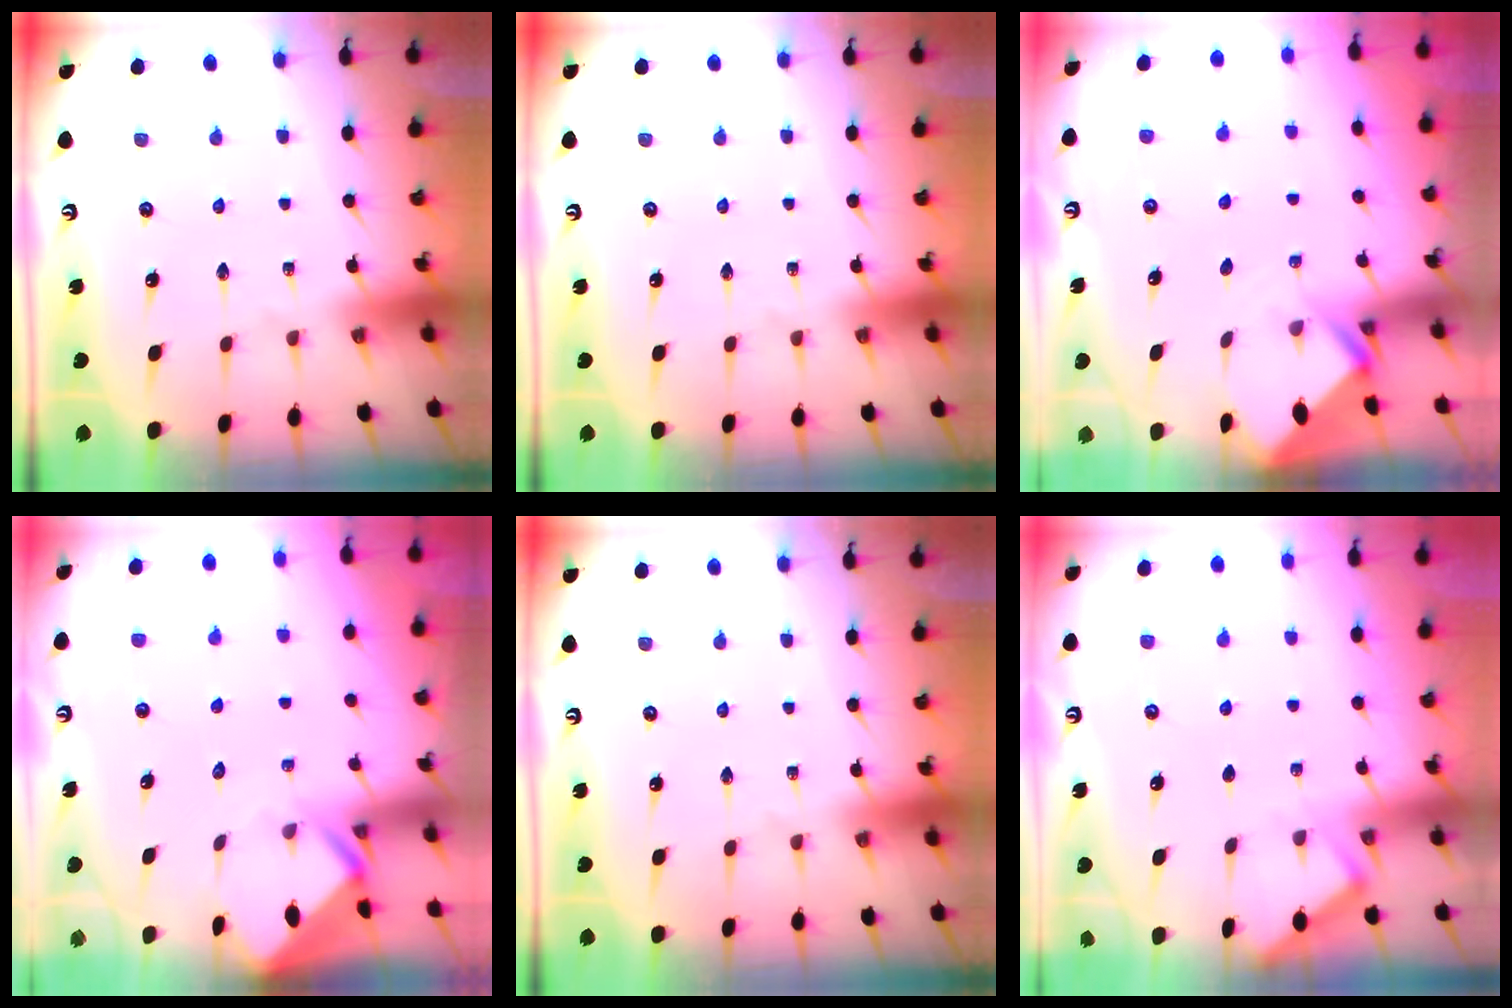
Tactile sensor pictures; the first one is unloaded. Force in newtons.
{"total": 0.0}
{"total": 2.2, "press": 2.2, "slide": 0.1}
{"total": 2.8, "press": 2.8, "slide": 0.1}
{"total": 0.0}
{"total": 2.7, "press": 2.7, "slide": 0.2}